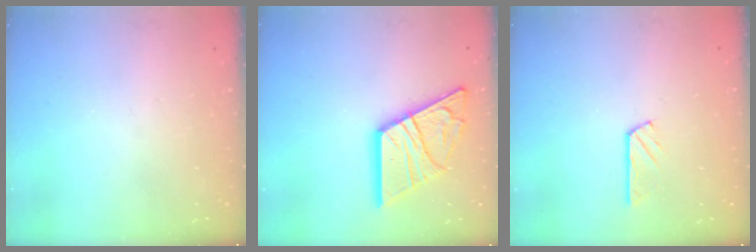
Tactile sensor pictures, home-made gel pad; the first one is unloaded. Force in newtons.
{"total": 19.1, "press": 18.9, "slide": 2.2}
{"total": 3.1, "press": 3.1, "slide": 0.3}